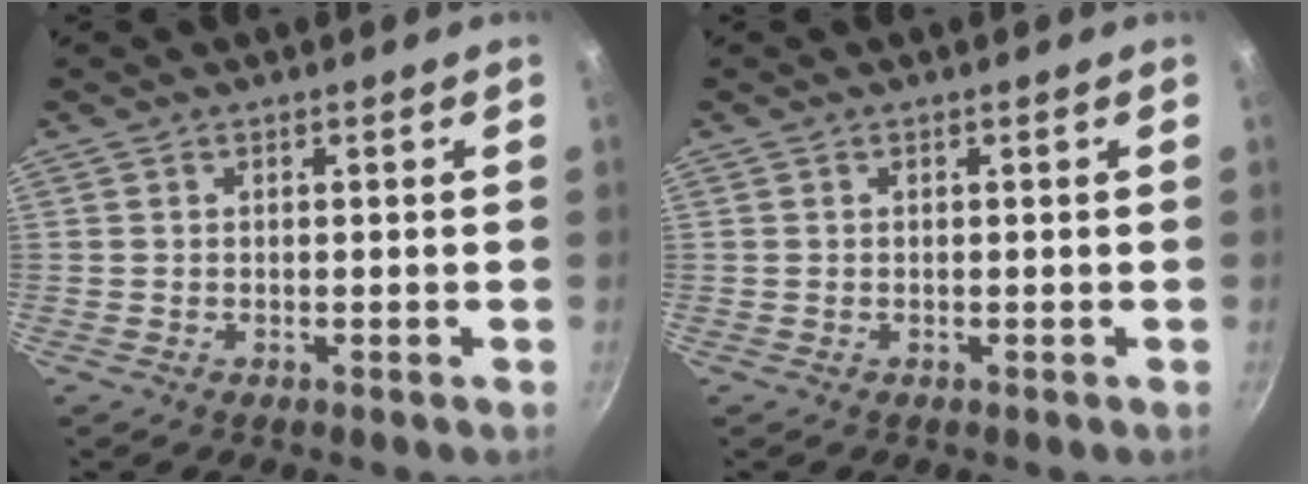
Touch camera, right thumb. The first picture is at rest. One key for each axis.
{"total": 0.0}